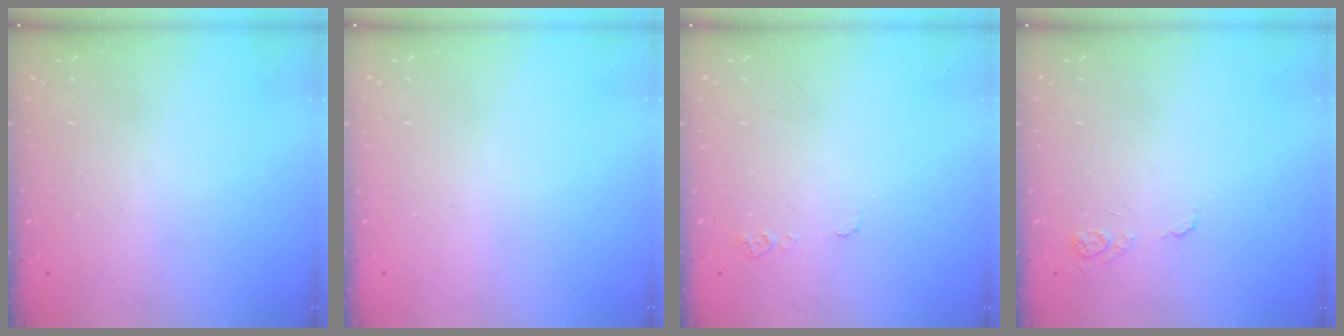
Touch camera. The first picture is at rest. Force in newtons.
{"total": 0.0}
{"total": 5.3, "press": 5.2, "slide": 0.5}
{"total": 7.2, "press": 7.2, "slide": 0.7}